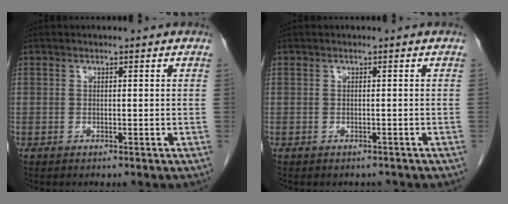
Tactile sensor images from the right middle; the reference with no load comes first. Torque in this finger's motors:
{"motor_torque": [0.01, -0.01, -0.02, 0.00]}